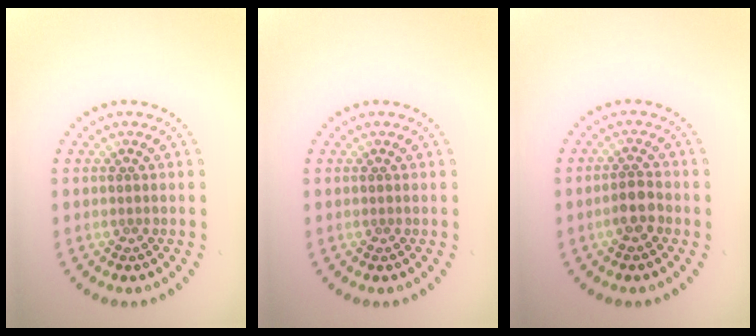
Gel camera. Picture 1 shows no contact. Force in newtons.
{"total": 0.0}
{"total": 2.1, "press": 1.9, "slide": 0.8}